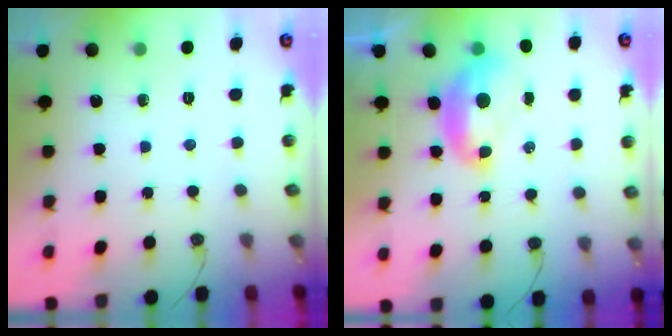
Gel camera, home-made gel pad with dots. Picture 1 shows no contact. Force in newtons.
{"total": 2.1, "press": 2.0, "slide": 0.7}